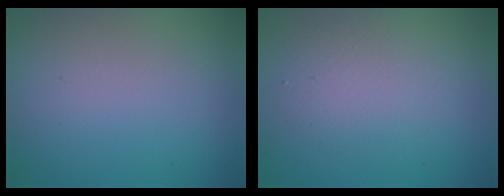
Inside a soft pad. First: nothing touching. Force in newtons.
{"total": 2.9, "press": 2.9, "slide": 0.3}